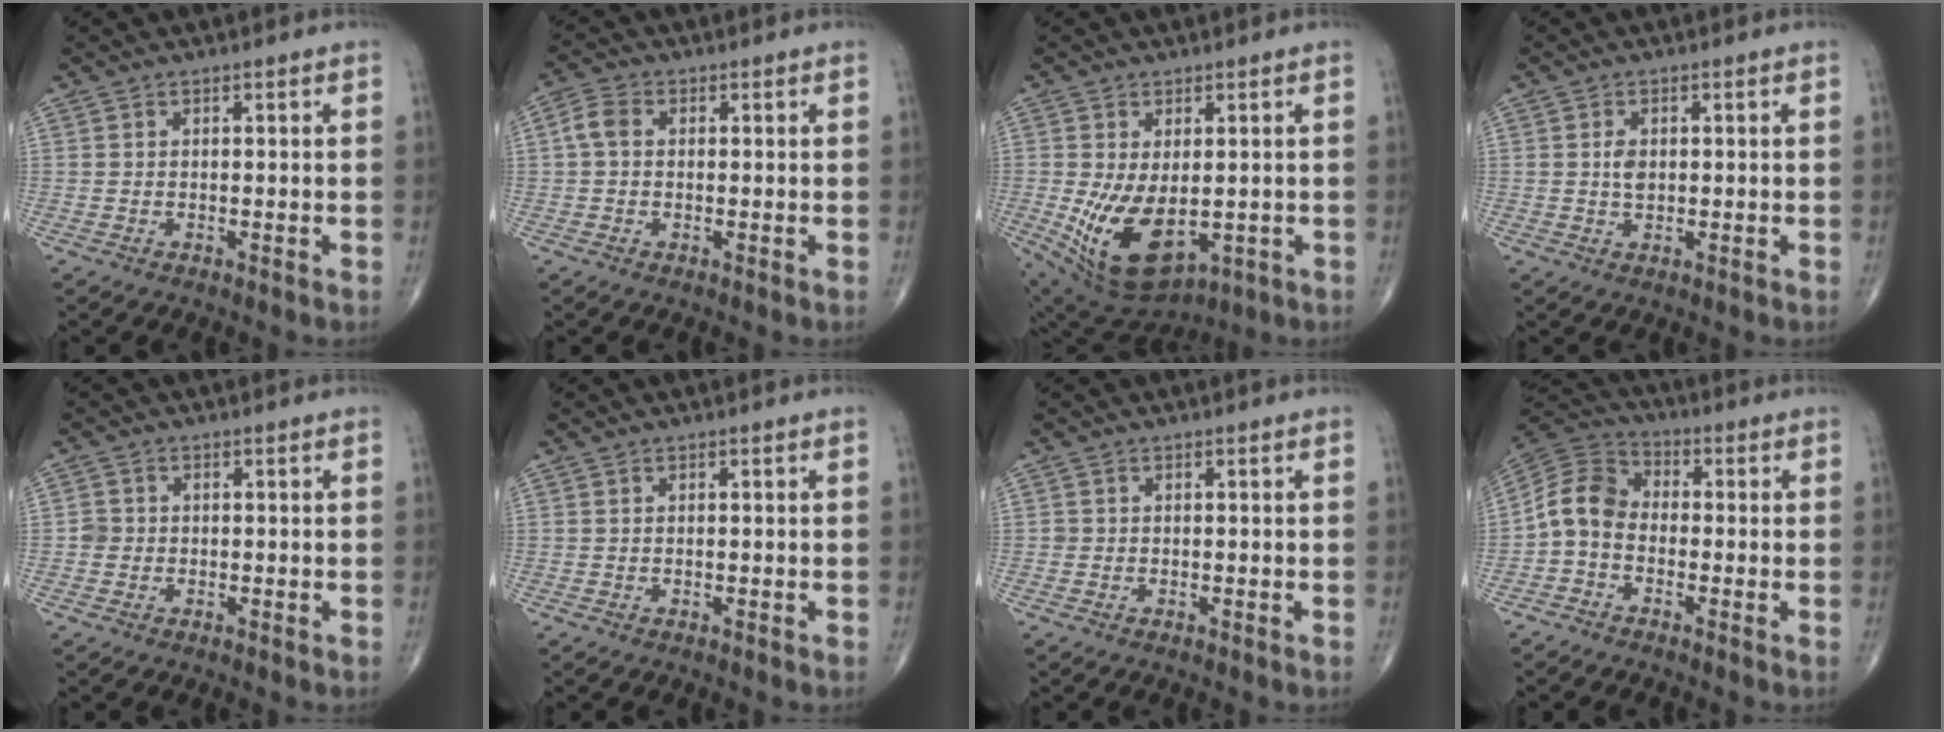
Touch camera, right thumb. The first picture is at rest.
{"total": 3.6, "force": [0.3, 2.6, 2.5], "torque": [-0.052, 0.012, 0.001]}
{"total": 13.6, "force": [-1.9, 7.6, 11.1], "torque": [-0.200, -0.015, 0.000]}
{"total": 2.5, "force": [0.3, 1.6, 1.9], "torque": [-0.031, -0.001, 0.006]}
{"total": 1.8, "force": [-0.3, 1.7, 0.6], "torque": [-0.002, 0.006, -0.007]}
{"total": 0.0}
{"total": 0.6, "force": [-0.1, 0.6, 0.0], "torque": [0.002, 0.004, -0.002]}
{"total": 7.9, "force": [-1.8, 5.9, 5.0], "torque": [-0.085, 0.033, -0.055]}